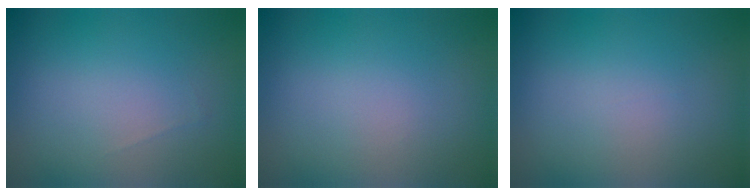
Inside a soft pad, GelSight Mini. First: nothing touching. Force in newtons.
{"total": 0.0}
{"total": 0.0}